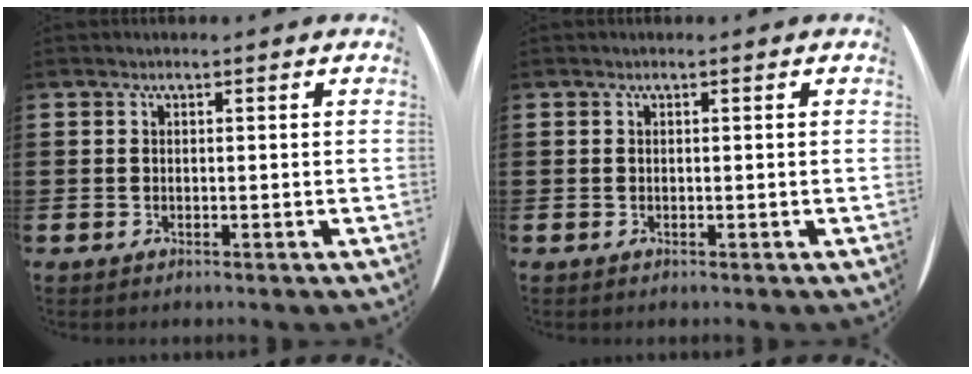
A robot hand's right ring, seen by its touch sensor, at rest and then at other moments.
{"total": 0.0}